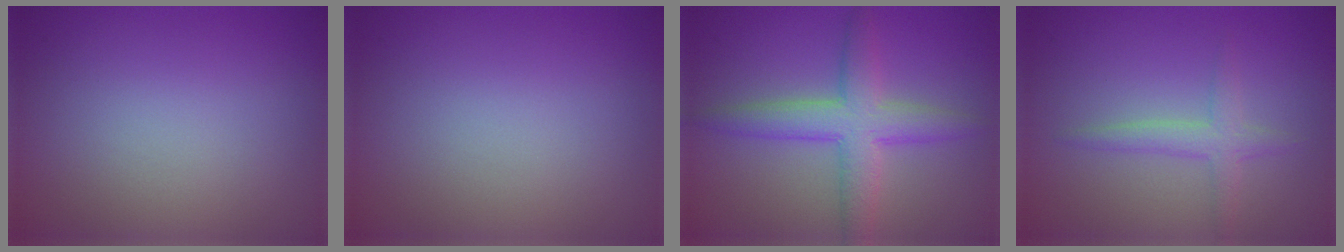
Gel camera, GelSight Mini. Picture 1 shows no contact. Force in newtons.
{"total": 0.0}
{"total": 5.0, "press": 5.0, "slide": 0.1}
{"total": 2.2, "press": 2.2, "slide": 0.1}